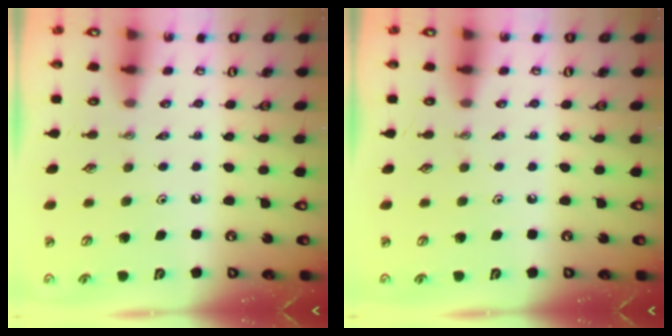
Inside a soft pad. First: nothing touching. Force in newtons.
{"total": 0.0}